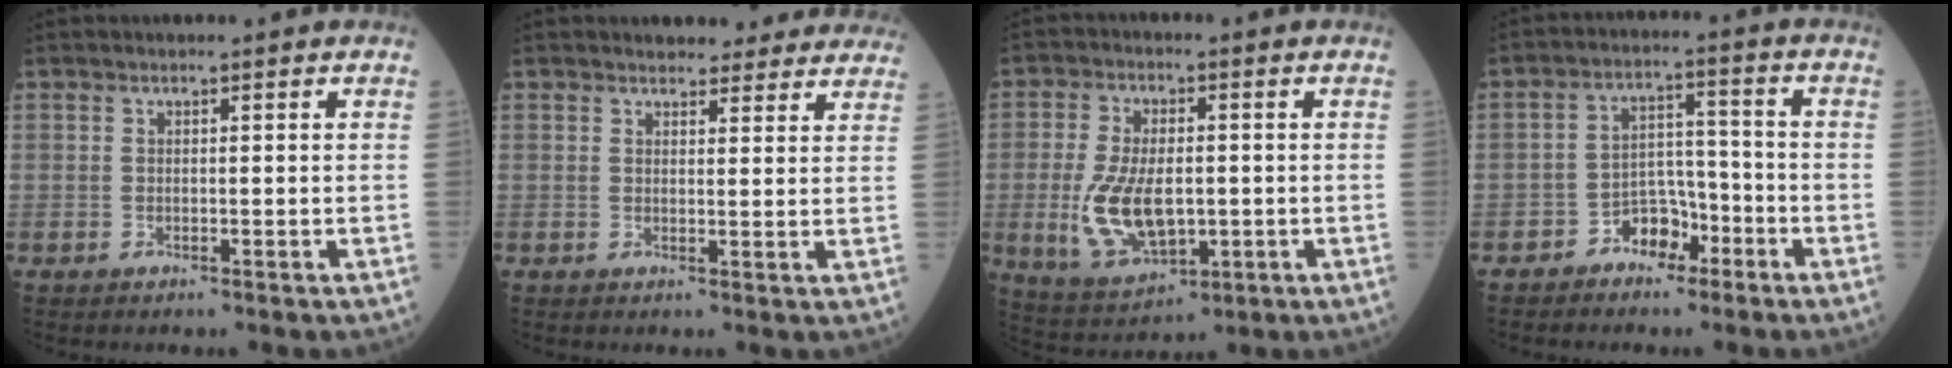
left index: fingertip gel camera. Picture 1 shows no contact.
{"total": 9.0, "force": [8.4, 2.7, 1.7], "torque": [0.005, 0.007, 0.078]}
{"total": 11.2, "force": [-1.6, 5.7, 9.5], "torque": [-0.196, -0.005, -0.017]}
{"total": 5.7, "force": [-3.7, 3.3, 2.7], "torque": [-0.042, 0.020, -0.067]}